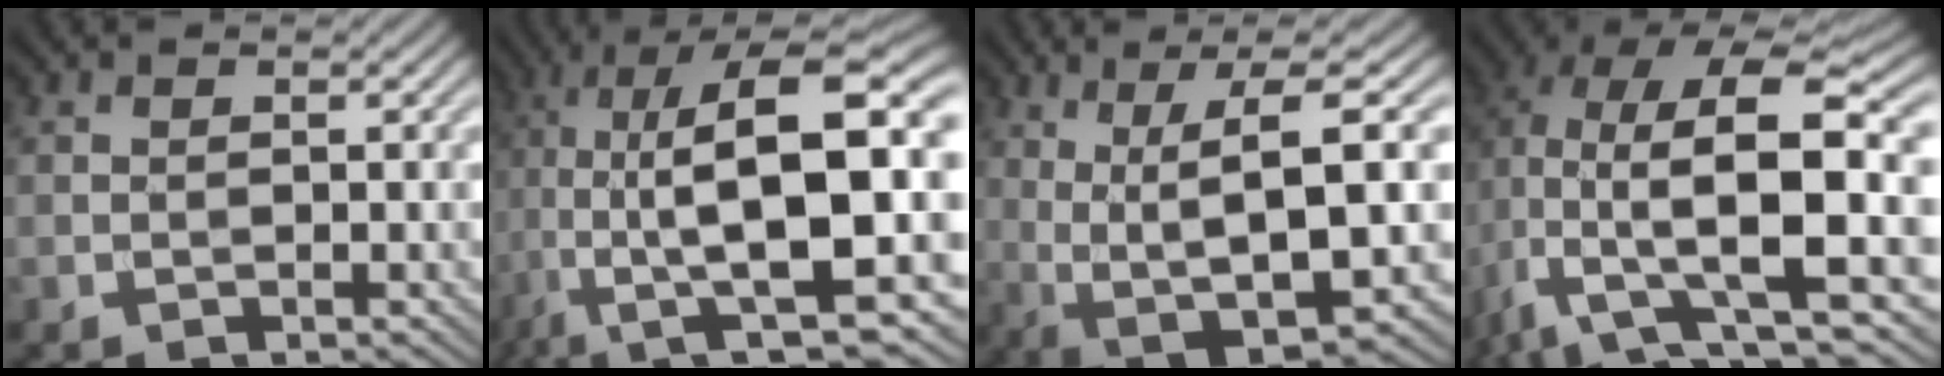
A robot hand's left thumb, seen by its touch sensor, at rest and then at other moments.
{"total": 18.6, "force": [0.1, 8.6, 16.5], "torque": [-0.306, 0.008, 0.000]}
{"total": 10.9, "force": [0.7, 2.5, 10.5], "torque": [-0.189, 0.017, 0.027]}
{"total": 15.9, "force": [-0.2, 8.0, 13.7], "torque": [-0.270, -0.021, 0.001]}